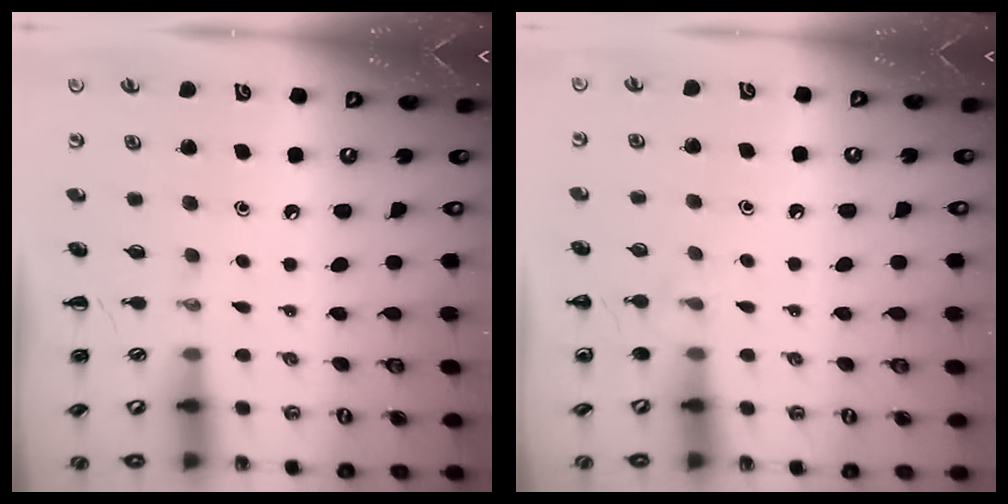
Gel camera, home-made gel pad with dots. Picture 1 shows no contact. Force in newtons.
{"total": 5.3, "press": 4.9, "slide": 2.0}